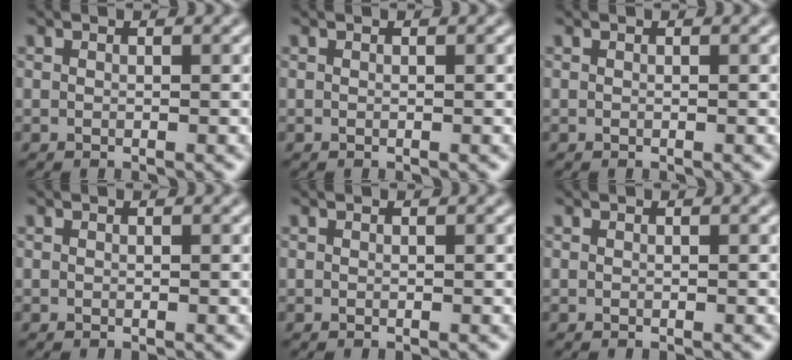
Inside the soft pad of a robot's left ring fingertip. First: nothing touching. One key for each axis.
{"total": 0.0}
{"total": 0.0}
{"total": 0.0}
{"total": 0.0}
{"total": 0.0}